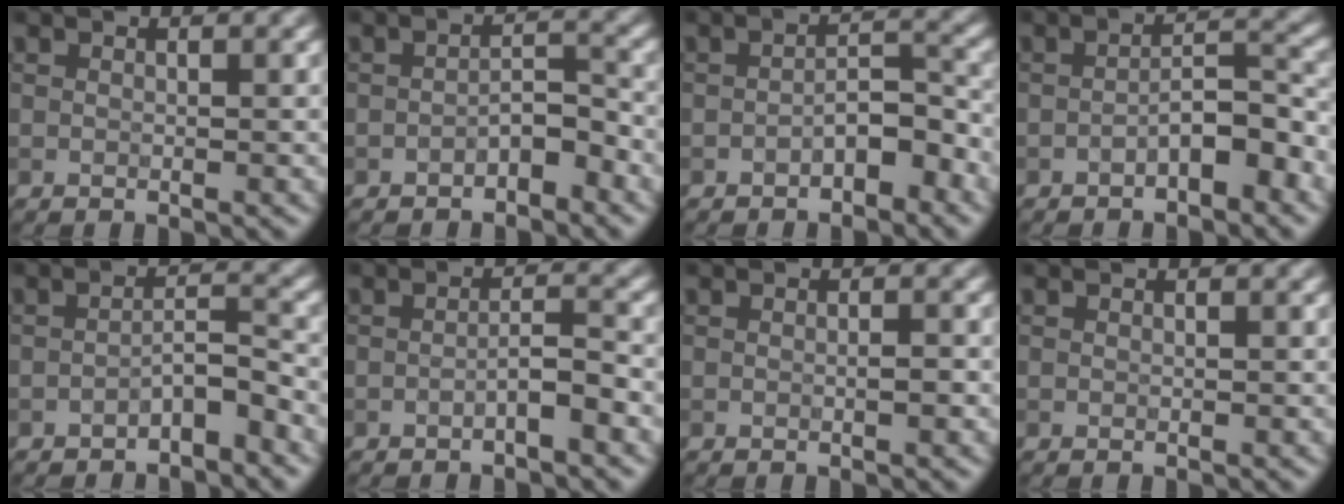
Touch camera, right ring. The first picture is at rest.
{"total": 2.2, "force": [-1.4, 0.9, 1.5], "torque": [-0.023, 0.010, -0.025]}
{"total": 2.9, "force": [-1.6, 1.2, 2.0], "torque": [-0.030, 0.013, -0.027]}
{"total": 3.2, "force": [-1.7, 1.0, 2.6], "torque": [-0.041, 0.015, -0.031]}
{"total": 2.3, "force": [-1.7, 0.5, 1.5], "torque": [-0.024, 0.013, -0.031]}
{"total": 1.8, "force": [-1.0, 0.2, 1.5], "torque": [-0.025, 0.008, -0.021]}
{"total": 0.8, "force": [-0.2, 0.1, 0.8], "torque": [-0.012, 0.001, -0.003]}
{"total": 0.0}